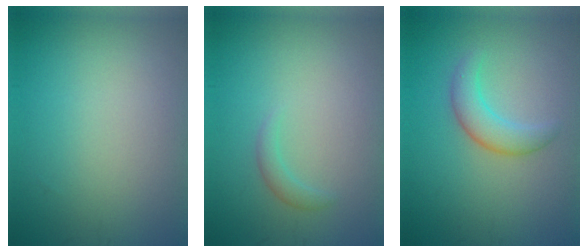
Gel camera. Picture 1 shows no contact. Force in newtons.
{"total": 1.1, "press": 1.1, "slide": 0.1}
{"total": 2.7, "press": 2.7, "slide": 0.1}